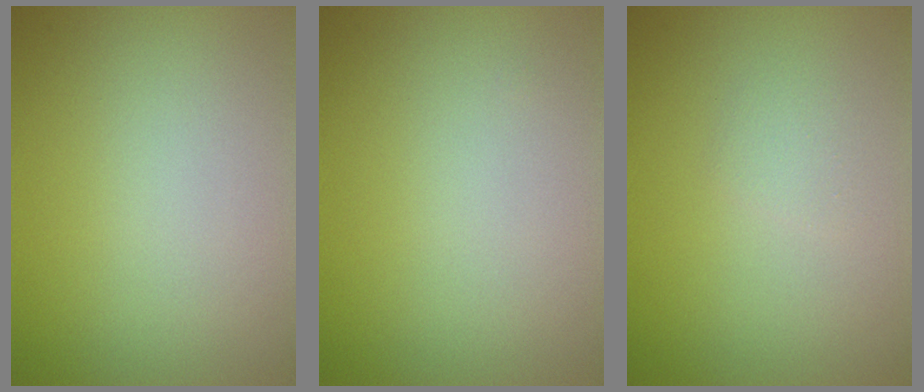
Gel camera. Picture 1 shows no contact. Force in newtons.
{"total": 0.0}
{"total": 0.9, "press": 0.9, "slide": 0.1}